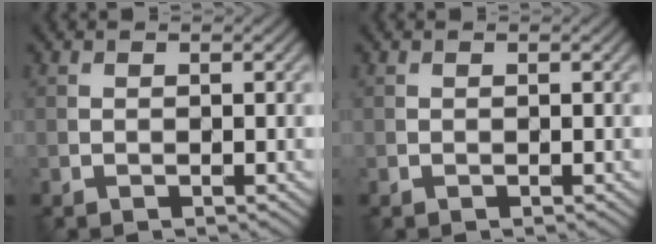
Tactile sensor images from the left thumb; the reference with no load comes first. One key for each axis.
{"total": 0.0}